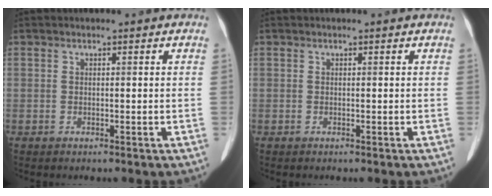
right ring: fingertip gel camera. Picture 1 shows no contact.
{"total": 0.0}